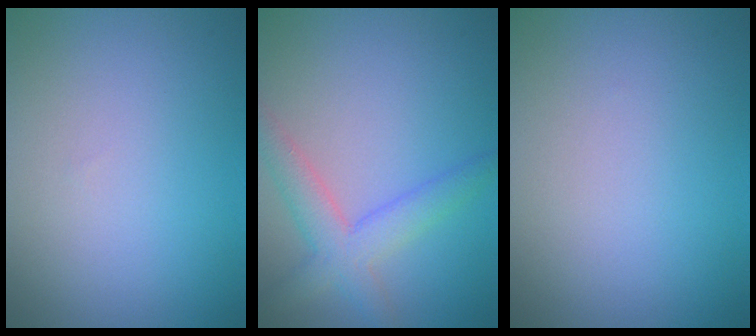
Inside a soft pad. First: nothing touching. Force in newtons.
{"total": 3.8, "press": 3.8, "slide": 0.2}
{"total": 0.0}